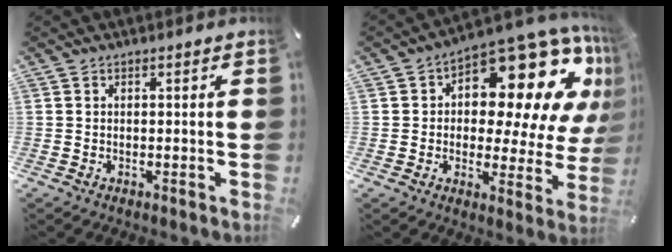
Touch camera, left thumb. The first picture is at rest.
{"total": 18.9, "force": [9.3, 9.9, 13.0], "torque": [-0.166, -0.086, 0.150]}